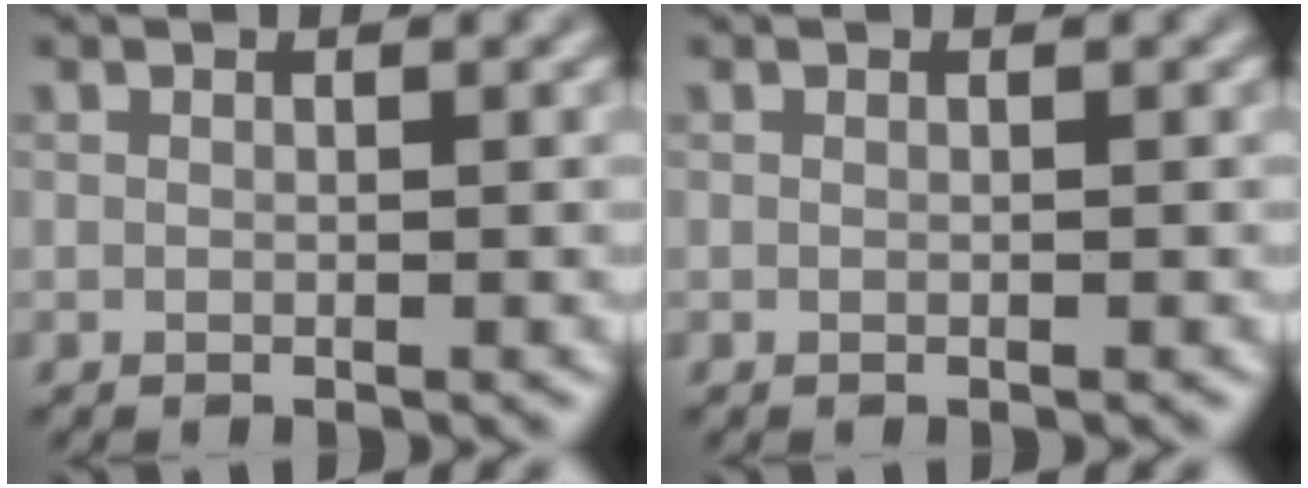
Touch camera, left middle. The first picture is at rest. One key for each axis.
{"total": 0.0}